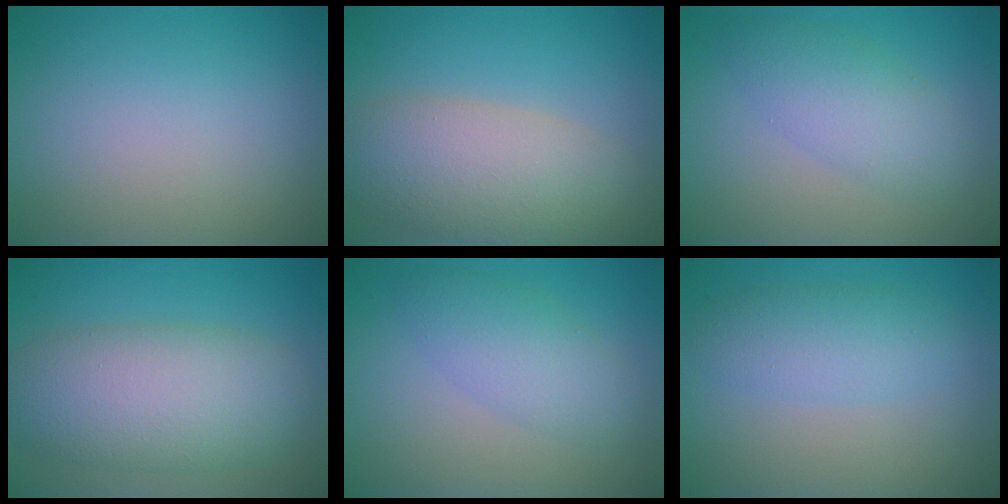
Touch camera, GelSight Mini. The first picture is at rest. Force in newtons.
{"total": 7.4, "press": 7.4, "slide": 0.7}
{"total": 3.8, "press": 3.8, "slide": 0.0}
{"total": 8.3, "press": 8.3, "slide": 0.3}
{"total": 3.6, "press": 3.6, "slide": 0.2}
{"total": 3.2, "press": 3.2, "slide": 0.1}